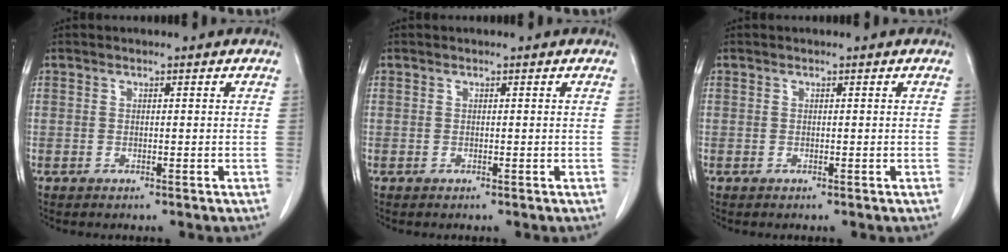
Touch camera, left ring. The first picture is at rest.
{"total": 0.0}
{"total": 0.0}